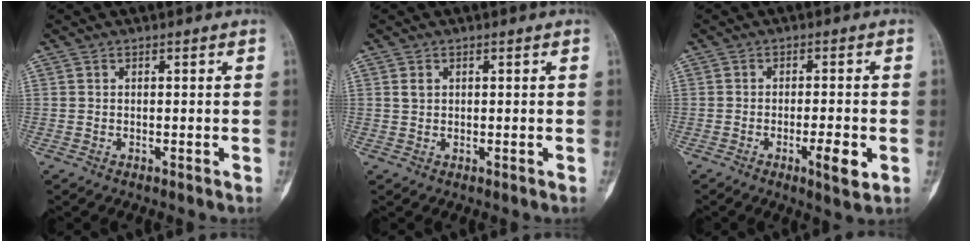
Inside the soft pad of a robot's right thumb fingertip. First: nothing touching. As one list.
[{"total": 1.2, "force": [0.5, 0.9, 0.7], "torque": [-0.008, 0.001, 0.011]}, {"total": 5.4, "force": [-1.9, 1.3, 4.9], "torque": [-0.076, 0.001, -0.027]}]